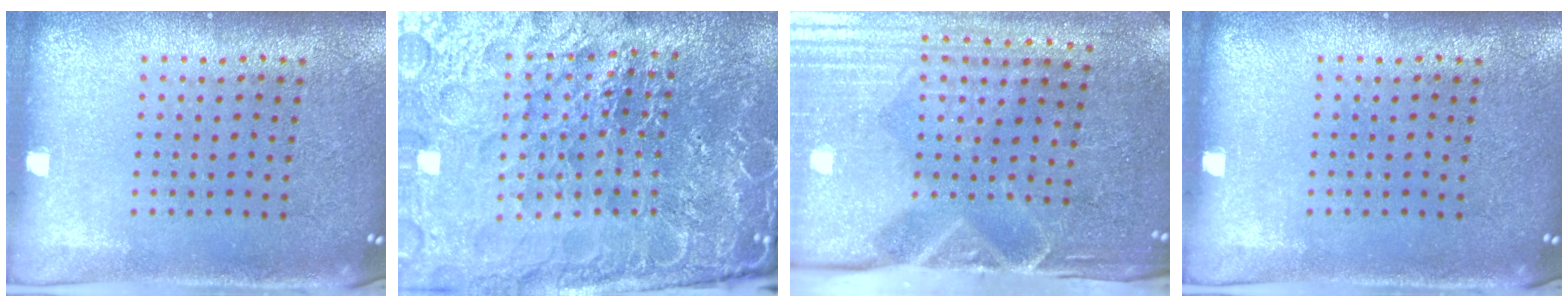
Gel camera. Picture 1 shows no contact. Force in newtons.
{"total": 6.3, "press": 5.7, "slide": 2.8}
{"total": 4.8, "press": 4.2, "slide": 2.4}
{"total": 0.0}